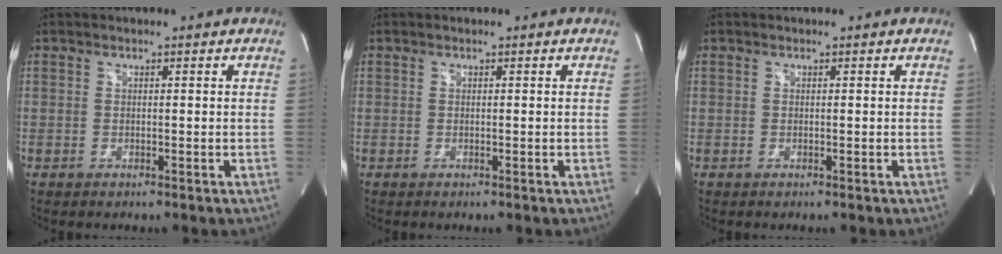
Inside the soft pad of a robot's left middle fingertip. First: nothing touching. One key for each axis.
{"total": 0.0}
{"total": 0.0}